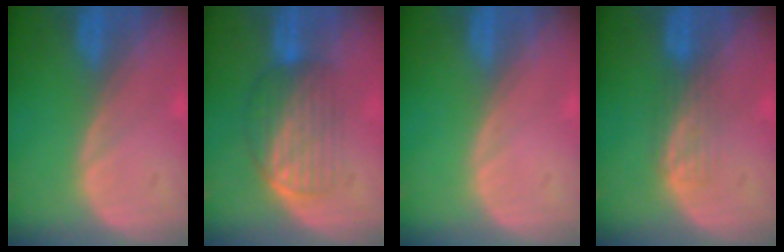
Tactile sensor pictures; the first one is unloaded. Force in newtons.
{"total": 6.2, "press": 6.1, "slide": 1.4}
{"total": 0.0}
{"total": 2.6, "press": 2.6, "slide": 0.4}